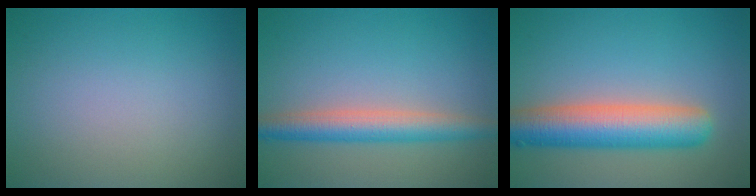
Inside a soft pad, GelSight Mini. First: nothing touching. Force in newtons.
{"total": 4.4, "press": 4.4, "slide": 0.1}
{"total": 7.8, "press": 7.8, "slide": 0.3}